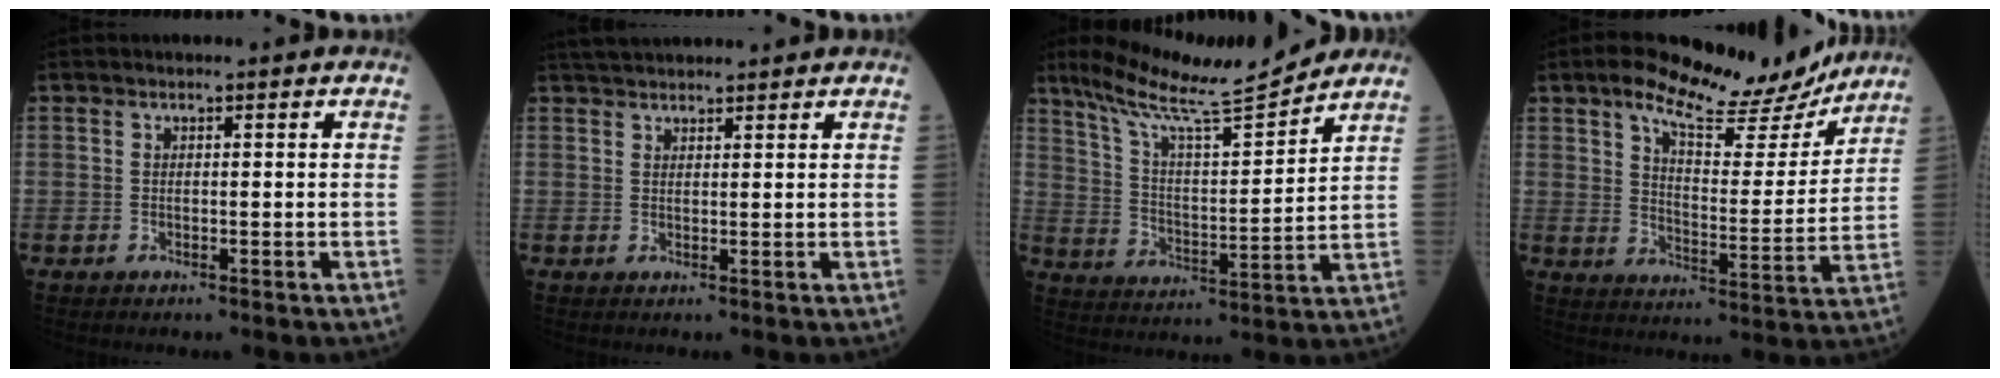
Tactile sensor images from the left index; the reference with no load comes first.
{"total": 6.4, "force": [5.9, 1.0, 2.2], "torque": [-0.035, 0.039, 0.098]}
{"total": 14.7, "force": [13.2, 0.4, 6.6], "torque": [-0.122, 0.001, 0.224]}
{"total": 16.1, "force": [13.0, 4.3, 8.4], "torque": [-0.122, -0.001, 0.189]}